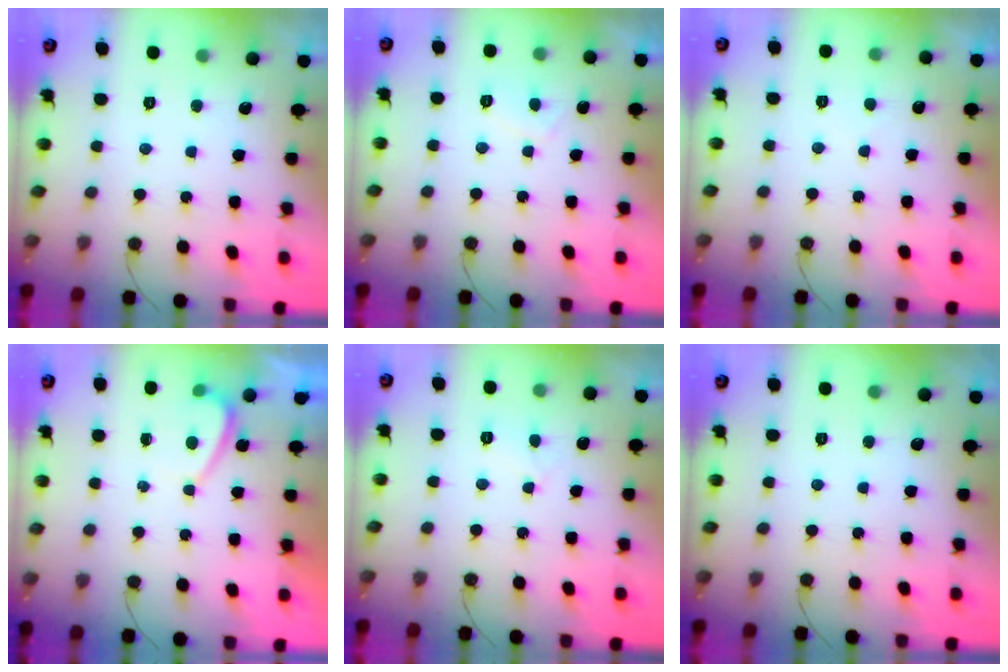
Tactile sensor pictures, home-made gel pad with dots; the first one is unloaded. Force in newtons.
{"total": 1.5, "press": 1.3, "slide": 0.7}
{"total": 2.2, "press": 2.1, "slide": 0.4}
{"total": 1.1, "press": 0.9, "slide": 0.6}
{"total": 3.2, "press": 3.2, "slide": 0.4}
{"total": 0.0}